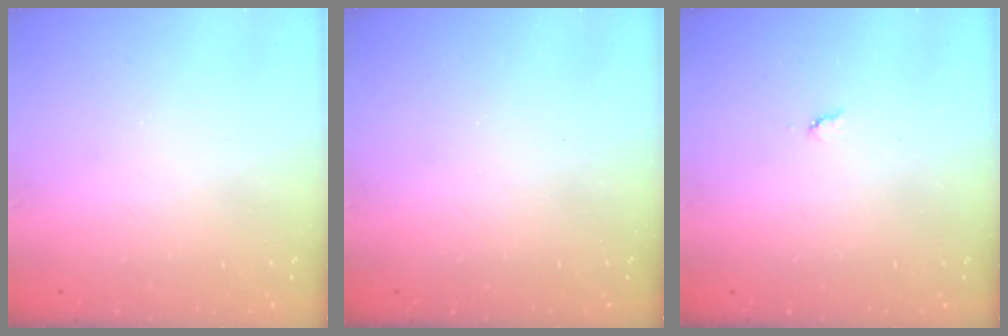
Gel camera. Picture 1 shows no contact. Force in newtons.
{"total": 0.0}
{"total": 3.9, "press": 3.8, "slide": 0.5}